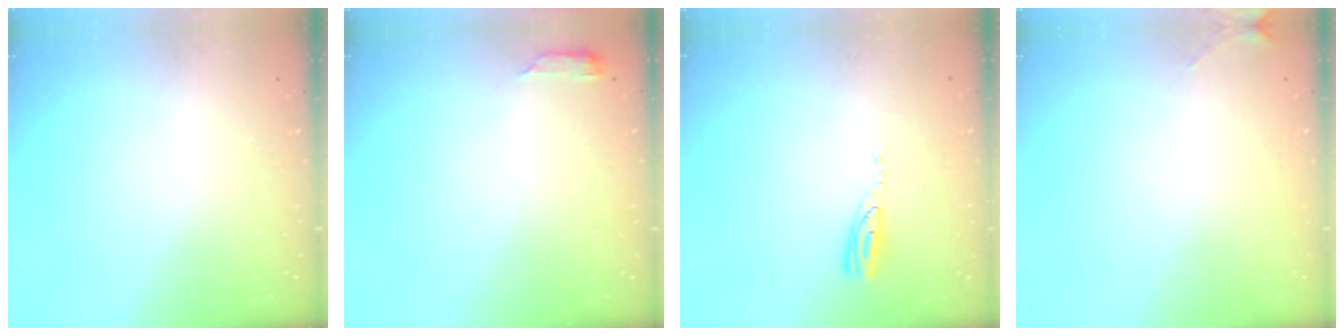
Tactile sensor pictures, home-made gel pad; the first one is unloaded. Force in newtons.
{"total": 2.9, "press": 2.9, "slide": 0.5}
{"total": 7.0, "press": 6.9, "slide": 0.5}
{"total": 5.4, "press": 5.1, "slide": 1.8}